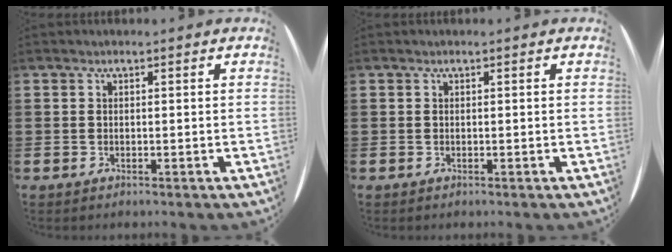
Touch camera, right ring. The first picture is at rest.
{"total": 0.0}